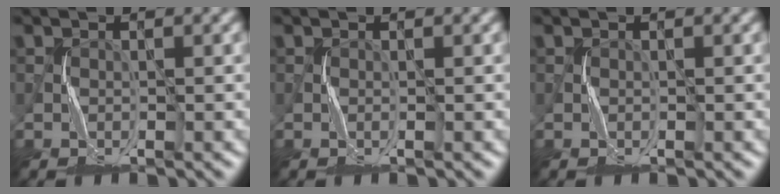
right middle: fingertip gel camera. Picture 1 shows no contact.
{"total": 0.0}
{"total": 0.0}